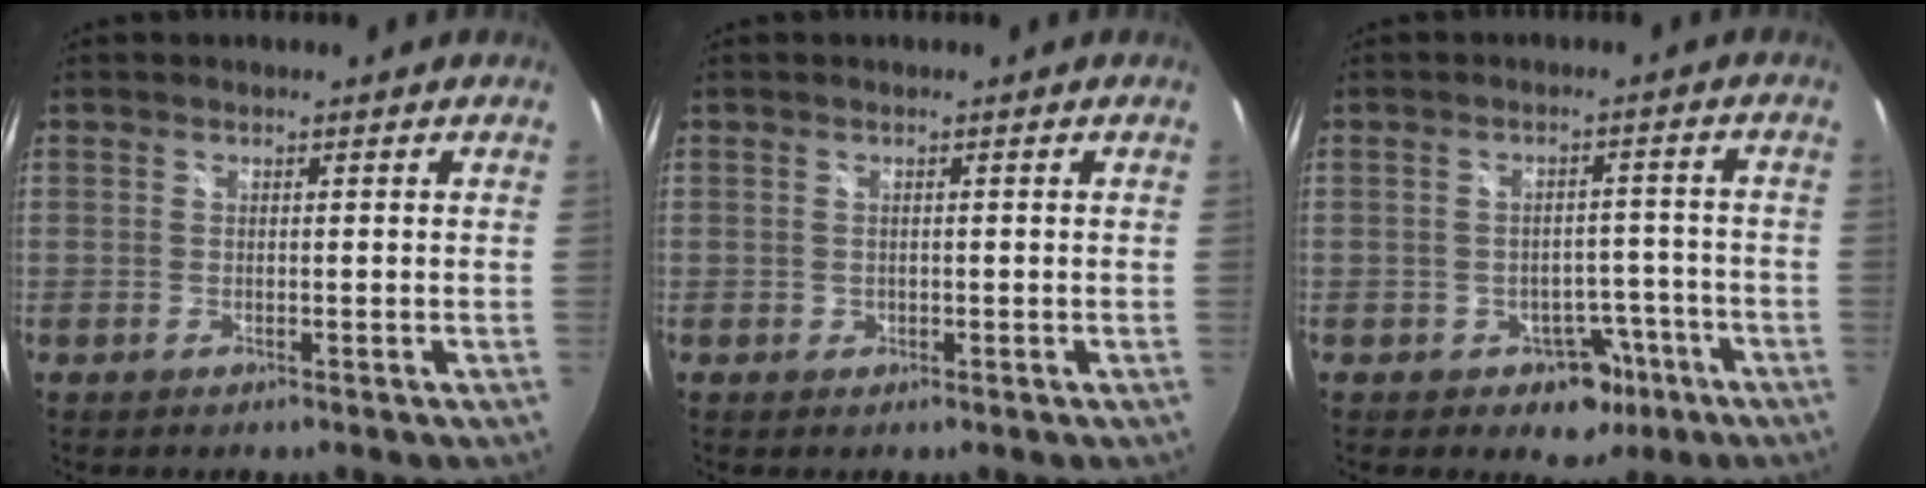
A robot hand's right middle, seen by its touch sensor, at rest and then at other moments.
{"total": 0.7, "force": [-0.2, 0.7, 0.1], "torque": [0.001, -0.003, -0.003]}
{"total": 6.1, "force": [-3.4, 4.6, 2.0], "torque": [-0.037, 0.023, -0.029]}